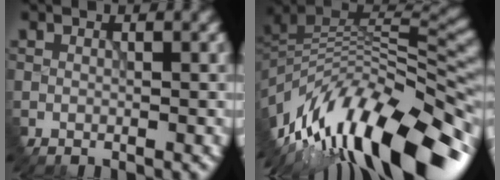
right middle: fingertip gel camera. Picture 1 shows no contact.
{"total": 14.0, "force": [-5.9, 6.0, 11.2], "torque": [-0.197, 0.014, -0.094]}